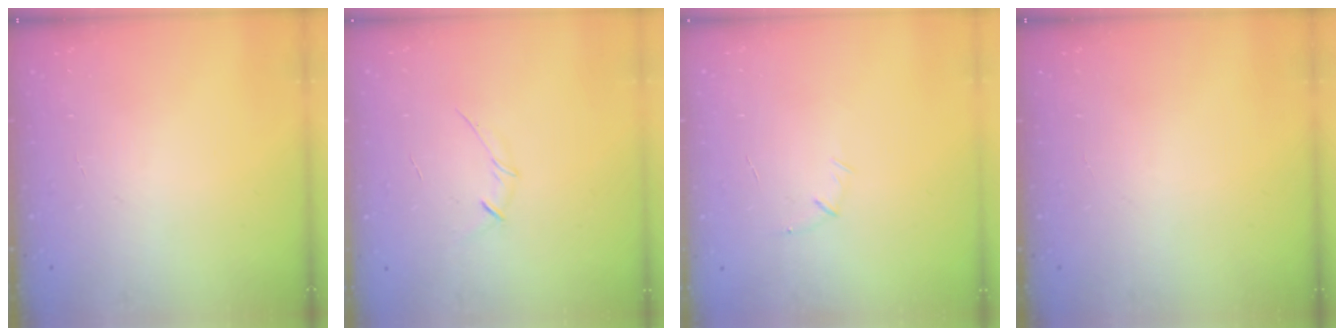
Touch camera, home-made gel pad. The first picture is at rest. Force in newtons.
{"total": 3.5, "press": 3.4, "slide": 0.8}
{"total": 5.2, "press": 5.0, "slide": 1.1}
{"total": 0.0}